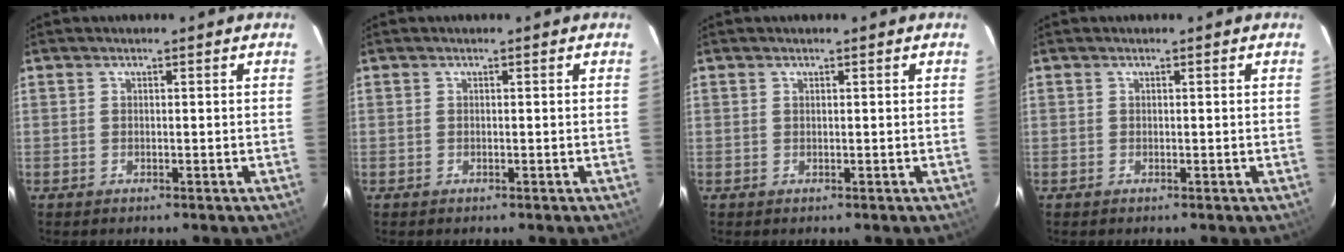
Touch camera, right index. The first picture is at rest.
{"total": 0.0}
{"total": 0.0}
{"total": 0.0}